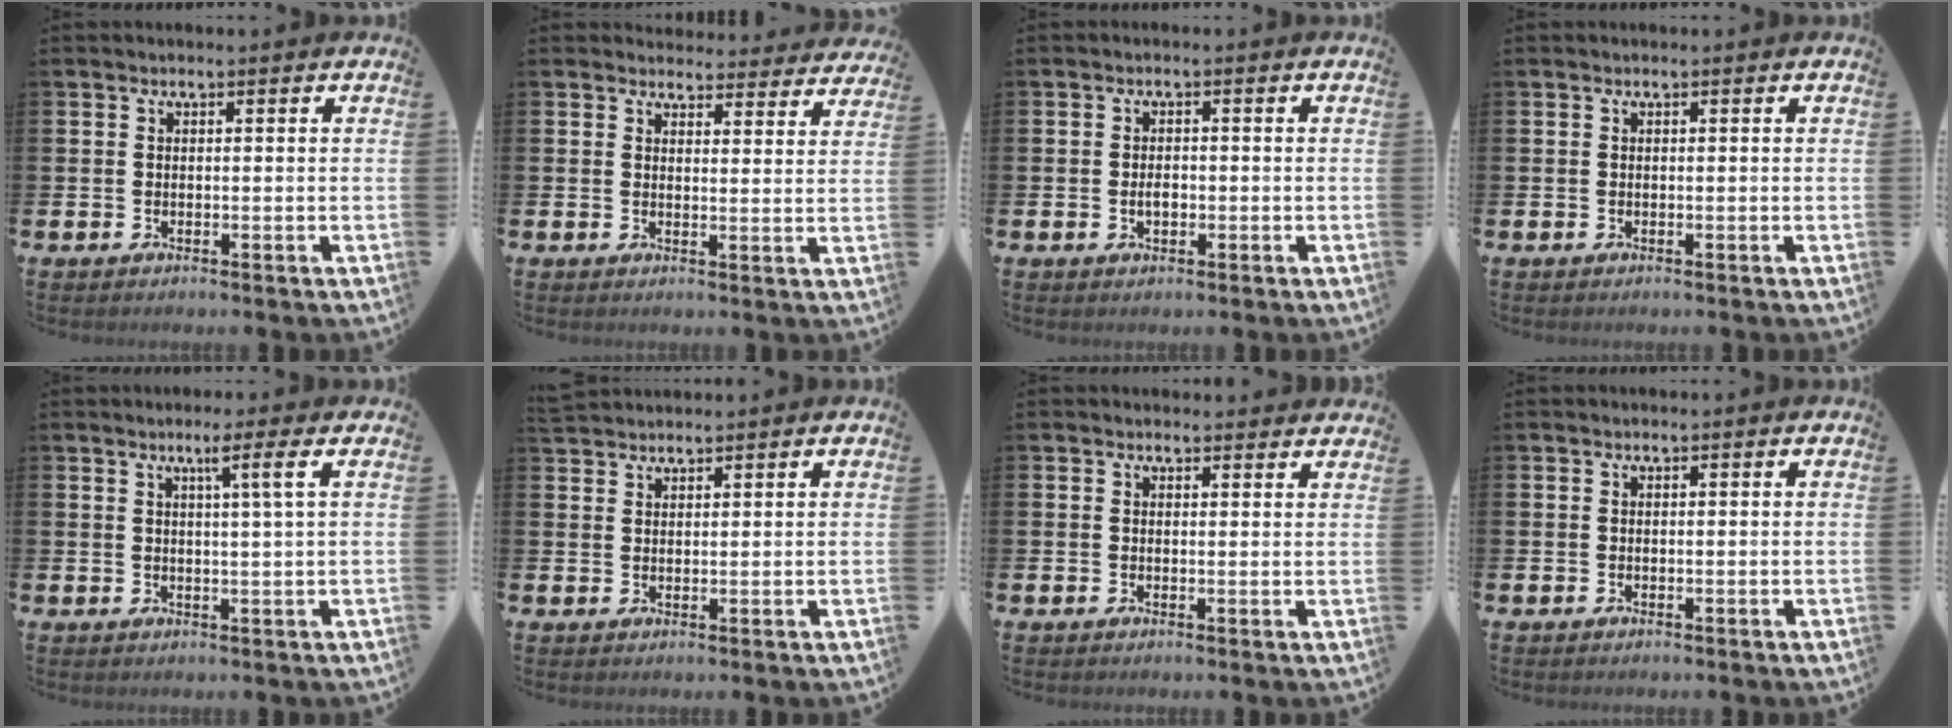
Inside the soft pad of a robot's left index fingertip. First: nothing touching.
{"total": 3.7, "force": [3.6, 0.9, -0.1], "torque": [0.008, -0.027, 0.063]}
{"total": 1.7, "force": [-0.3, 1.0, 1.3], "torque": [-0.009, -0.002, -0.010]}
{"total": 0.0}
{"total": 3.3, "force": [1.5, -0.4, 2.9], "torque": [-0.049, -0.006, 0.020]}
{"total": 2.1, "force": [2.0, 0.4, -0.1], "torque": [-0.003, -0.004, 0.039]}
{"total": 1.4, "force": [1.3, 0.3, -0.1], "torque": [0.014, -0.007, 0.022]}
{"total": 0.0}